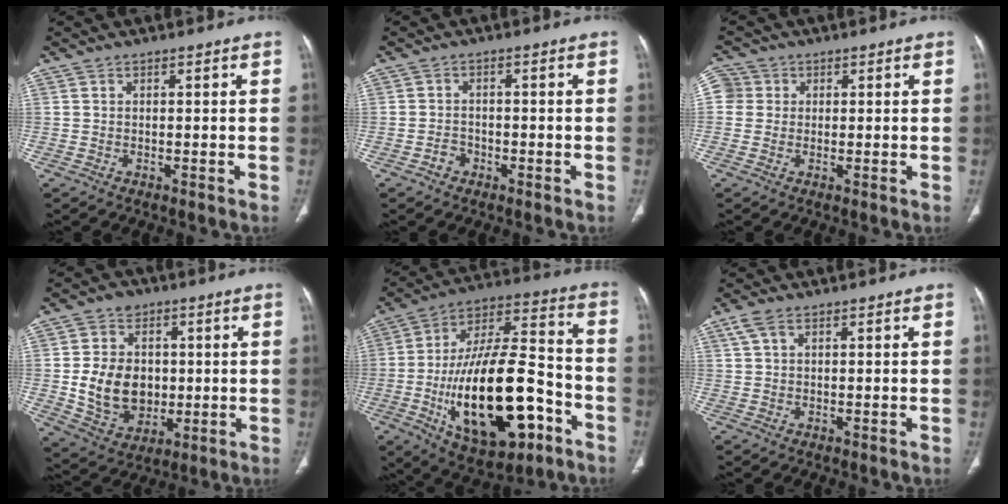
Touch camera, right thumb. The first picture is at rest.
{"total": 2.1, "force": [-1.2, 1.7, 0.5], "torque": [0.000, 0.014, -0.022]}
{"total": 3.8, "force": [0.7, 3.6, 0.6], "torque": [0.003, 0.007, 0.011]}
{"total": 14.0, "force": [0.0, 11.3, 8.3], "torque": [-0.108, -0.002, 0.014]}
{"total": 28.4, "force": [-9.1, 12.9, 23.6], "torque": [-0.420, 0.038, -0.133]}
{"total": 2.7, "force": [1.3, 1.4, 1.9], "torque": [-0.049, 0.015, 0.032]}